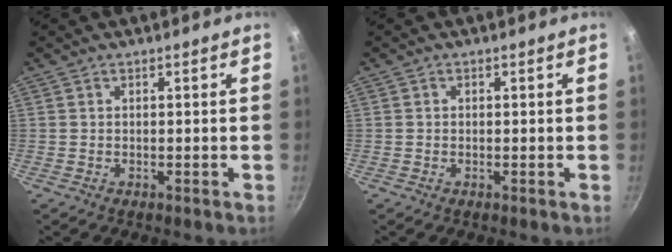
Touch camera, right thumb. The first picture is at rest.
{"total": 0.5, "force": [0.0, 0.5, 0.1], "torque": [0.001, 0.003, -0.001]}